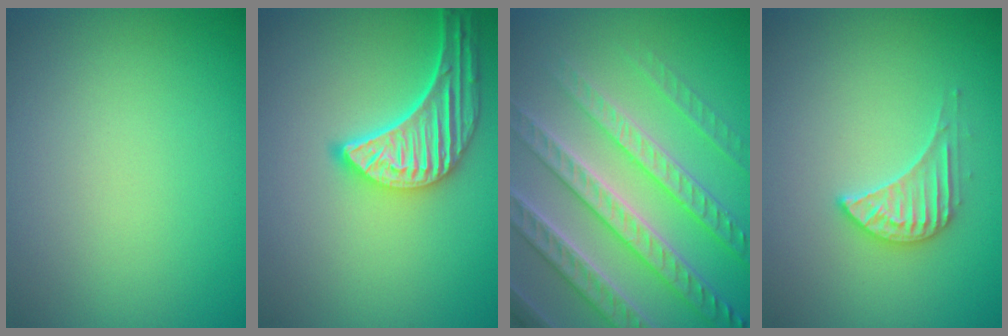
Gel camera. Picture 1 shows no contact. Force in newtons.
{"total": 5.2, "press": 4.3, "slide": 3.0}
{"total": 7.1, "press": 6.9, "slide": 1.7}
{"total": 2.6, "press": 2.6, "slide": 0.2}